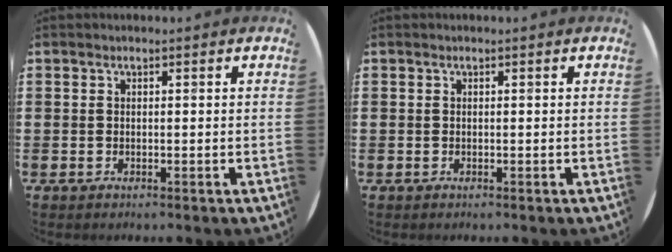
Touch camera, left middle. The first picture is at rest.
{"total": 0.0}